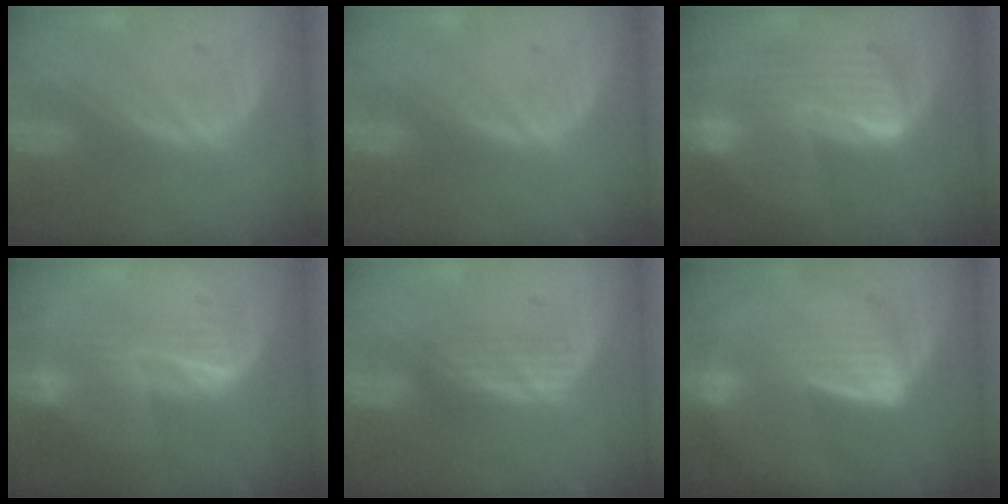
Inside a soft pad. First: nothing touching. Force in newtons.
{"total": 0.0}
{"total": 9.0, "press": 9.0, "slide": 0.6}
{"total": 6.6, "press": 6.2, "slide": 2.1}
{"total": 2.9, "press": 2.6, "slide": 1.4}
{"total": 6.9, "press": 5.8, "slide": 3.7}